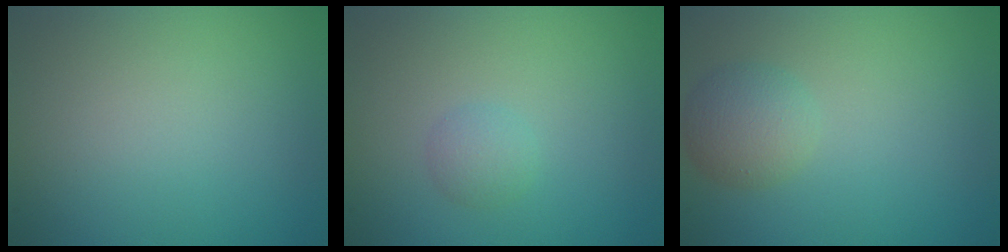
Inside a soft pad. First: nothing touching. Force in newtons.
{"total": 1.3, "press": 1.3, "slide": 0.0}
{"total": 2.7, "press": 2.7, "slide": 0.1}